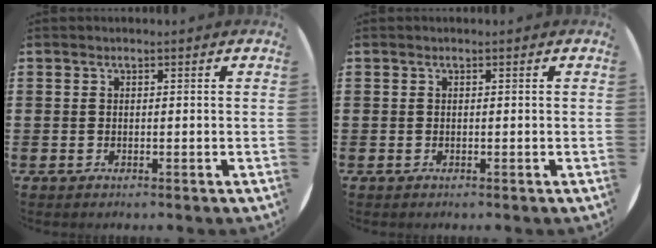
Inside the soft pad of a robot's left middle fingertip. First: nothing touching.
{"total": 0.0}